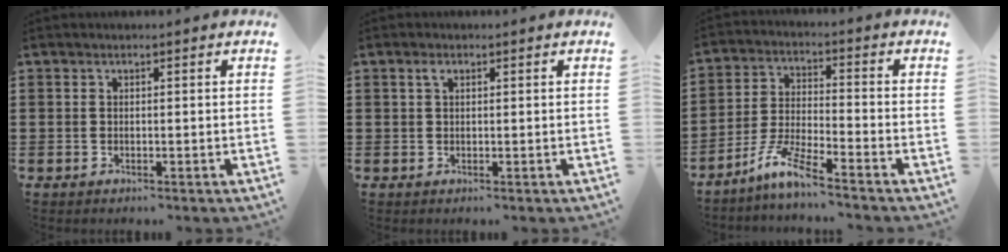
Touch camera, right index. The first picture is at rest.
{"total": 0.9, "force": [0.5, 0.2, 0.7], "torque": [-0.015, 0.004, 0.008]}
{"total": 7.0, "force": [-5.8, -0.1, 3.9], "torque": [-0.106, -0.019, -0.119]}